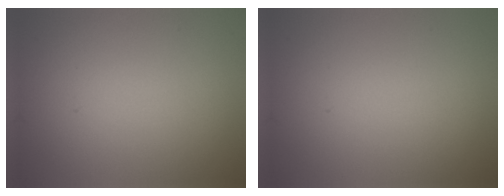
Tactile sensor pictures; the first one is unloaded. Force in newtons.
{"total": 0.0}